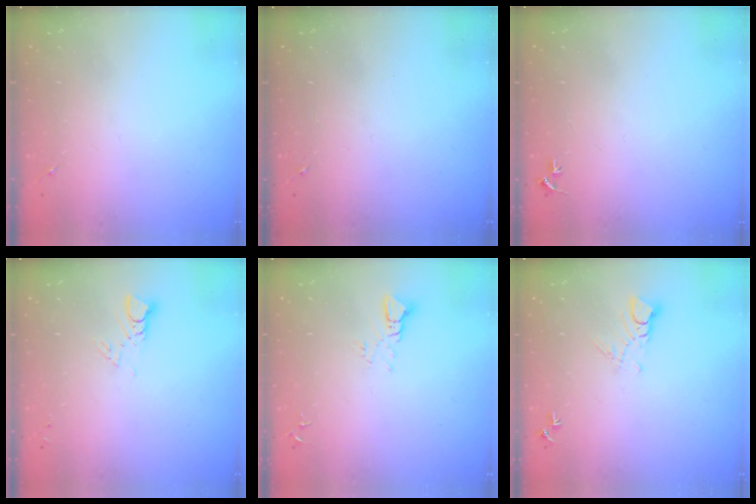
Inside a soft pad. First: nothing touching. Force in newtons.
{"total": 0.0}
{"total": 3.1, "press": 3.1, "slide": 0.3}
{"total": 2.9, "press": 2.9, "slide": 0.2}
{"total": 3.1, "press": 3.1, "slide": 0.1}
{"total": 7.2, "press": 7.2, "slide": 0.8}